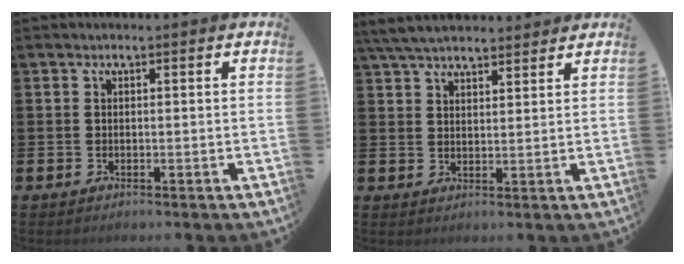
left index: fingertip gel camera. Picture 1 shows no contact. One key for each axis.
{"total": 5.2, "fx": 4.9, "fy": 1.2, "fz": 1.3, "tx": -0.041, "ty": -0.014, "tz": 0.092}